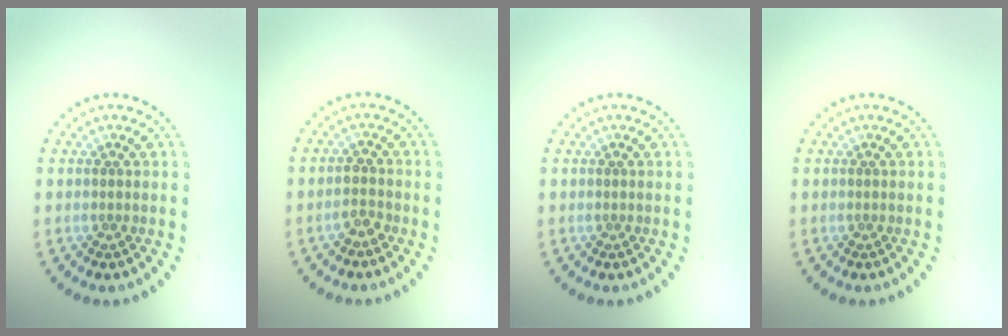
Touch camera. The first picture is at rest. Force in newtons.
{"total": 1.6, "press": 1.4, "slide": 0.6}
{"total": 0.0}
{"total": 0.0}